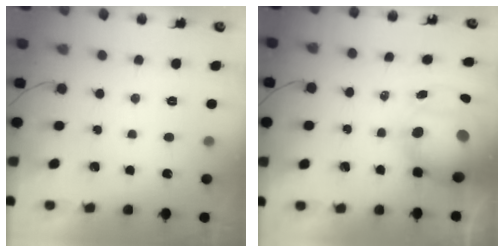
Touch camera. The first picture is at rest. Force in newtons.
{"total": 15.1, "press": 14.7, "slide": 3.1}